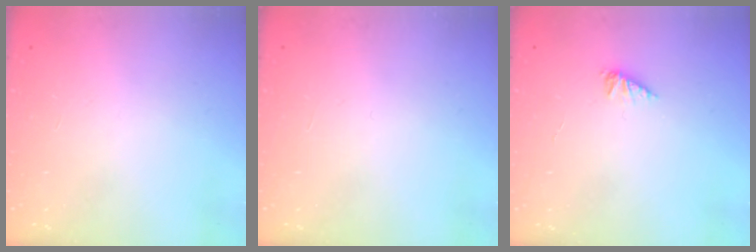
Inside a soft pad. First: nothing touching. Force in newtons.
{"total": 0.0}
{"total": 2.1, "press": 2.1, "slide": 0.3}